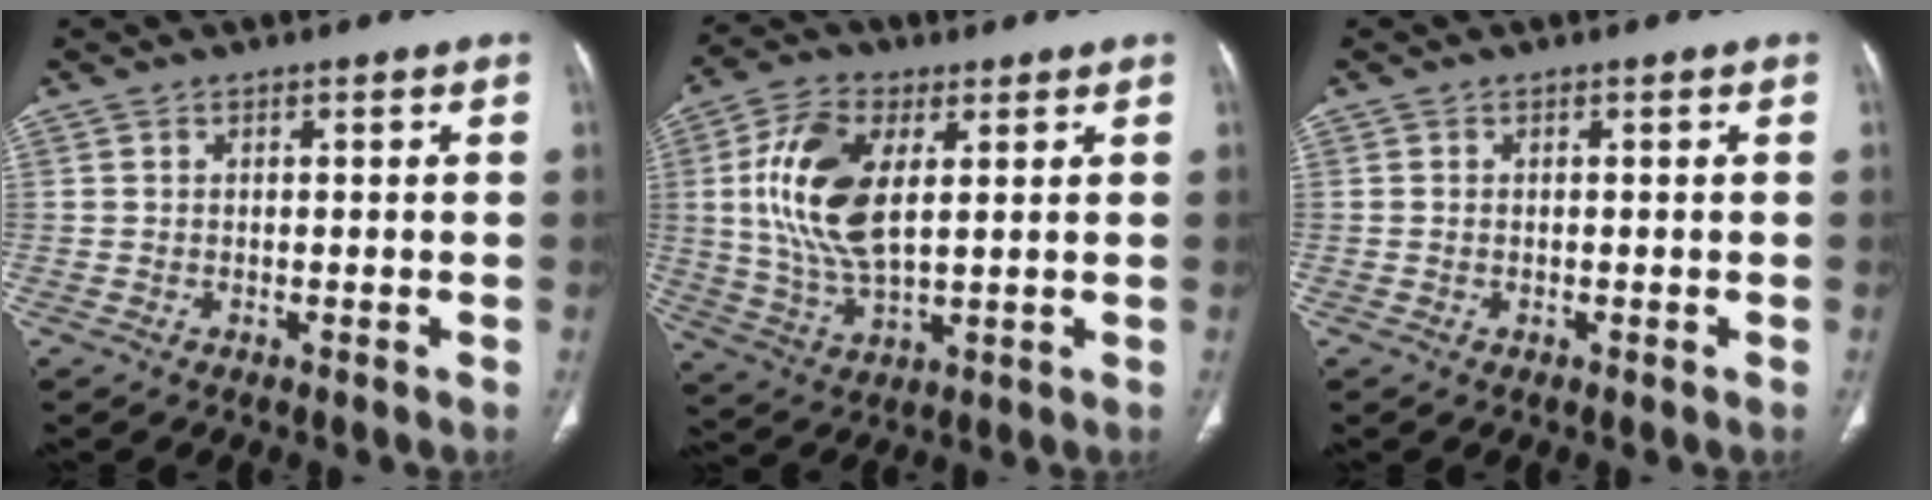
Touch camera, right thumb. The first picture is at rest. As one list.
[{"total": 14.8, "force": [3.2, 7.4, 12.4], "torque": [-0.251, -0.007, 0.064]}, {"total": 0.0}]